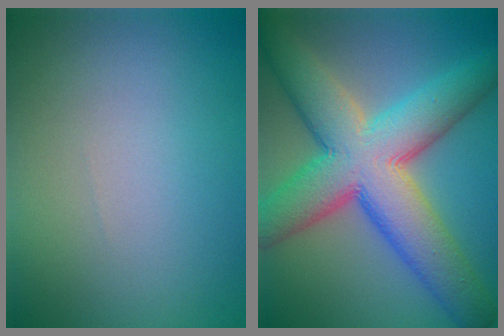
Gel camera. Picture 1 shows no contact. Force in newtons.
{"total": 11.4, "press": 11.4, "slide": 0.7}